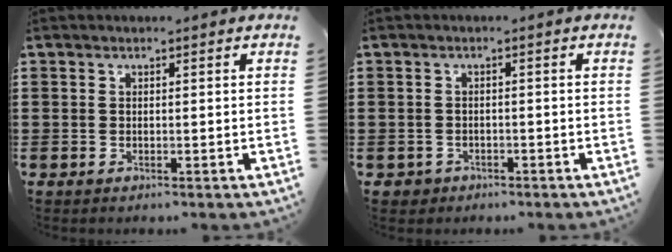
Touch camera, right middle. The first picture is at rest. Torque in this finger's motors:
{"motor_torque": [0.23, -0.18, 0.05, 0.01]}